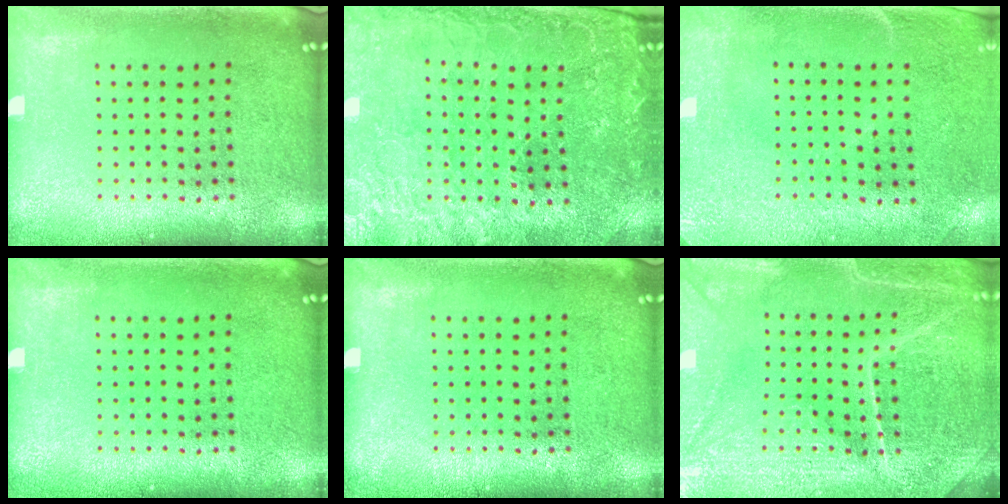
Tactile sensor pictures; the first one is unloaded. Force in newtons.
{"total": 1.7, "press": 1.7, "slide": 0.3}
{"total": 2.9, "press": 2.4, "slide": 1.6}
{"total": 0.0}
{"total": 0.0}
{"total": 4.6, "press": 4.4, "slide": 1.2}